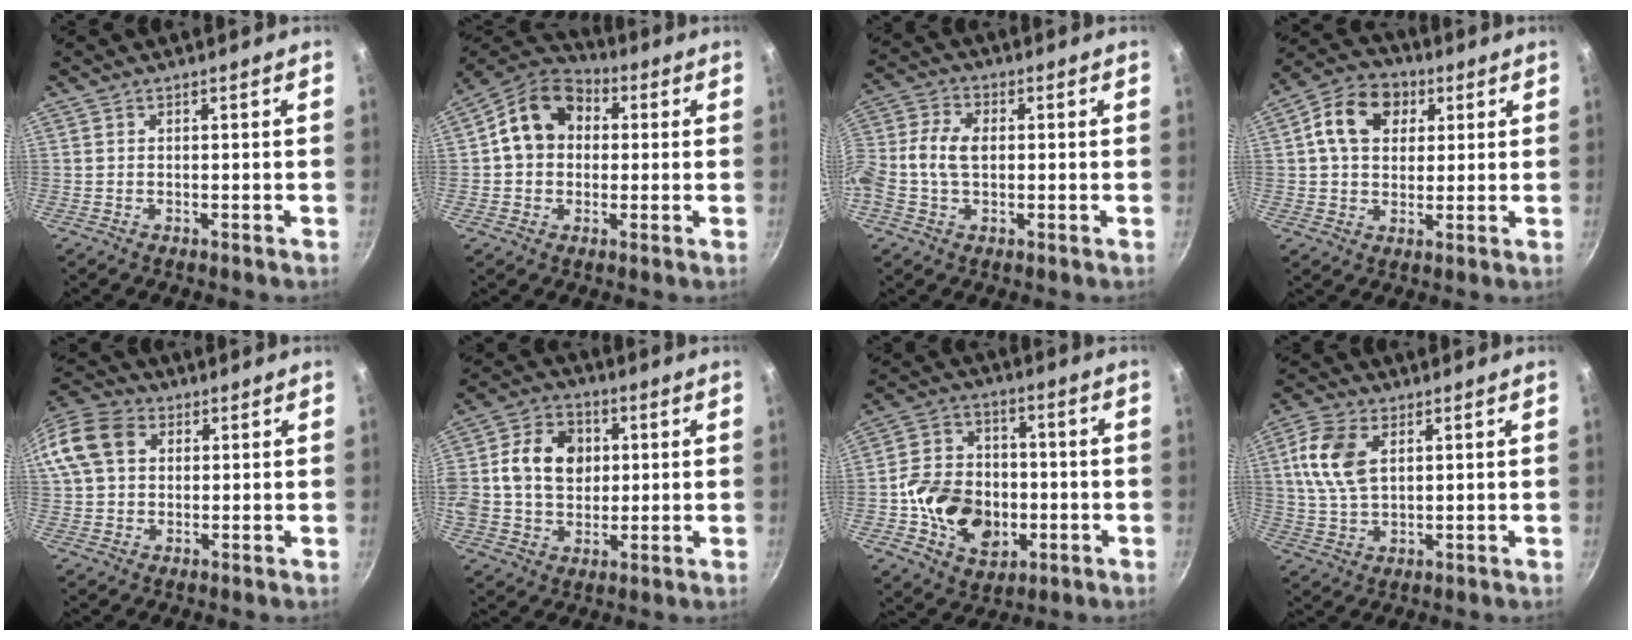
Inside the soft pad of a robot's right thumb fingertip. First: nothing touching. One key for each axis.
{"total": 12.7, "fx": 2.0, "fy": 10.1, "fz": 7.5, "tx": -0.095, "ty": 0.026, "tz": 0.014}
{"total": 7.7, "fx": -0.1, "fy": 5.0, "fz": 5.9, "tx": -0.127, "ty": 0.024, "tz": -0.018}
{"total": 11.7, "fx": 3.4, "fy": 8.9, "fz": 6.8, "tx": -0.093, "ty": 0.009, "tz": 0.041}
{"total": 12.7, "fx": 3.1, "fy": 9.8, "fz": 7.5, "tx": -0.143, "ty": 0.024, "tz": 0.042}
{"total": 15.0, "fx": 2.3, "fy": 11.7, "fz": 9.1, "tx": -0.141, "ty": 0.015, "tz": 0.028}
{"total": 15.9, "fx": -3.3, "fy": 12.2, "fz": 9.6, "tx": -0.135, "ty": 0.026, "tz": -0.052}
{"total": 10.3, "fx": 3.0, "fy": 6.1, "fz": 7.8, "tx": -0.147, "ty": -0.002, "tz": 0.058}